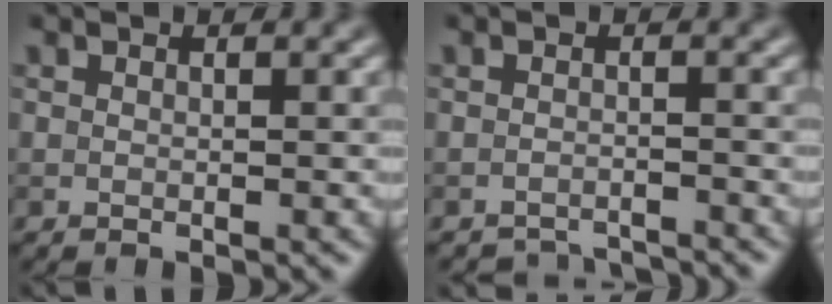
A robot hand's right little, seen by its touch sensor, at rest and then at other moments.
{"total": 3.3, "force": [-3.3, 0.3, -0.1], "torque": [0.008, -0.006, -0.050]}